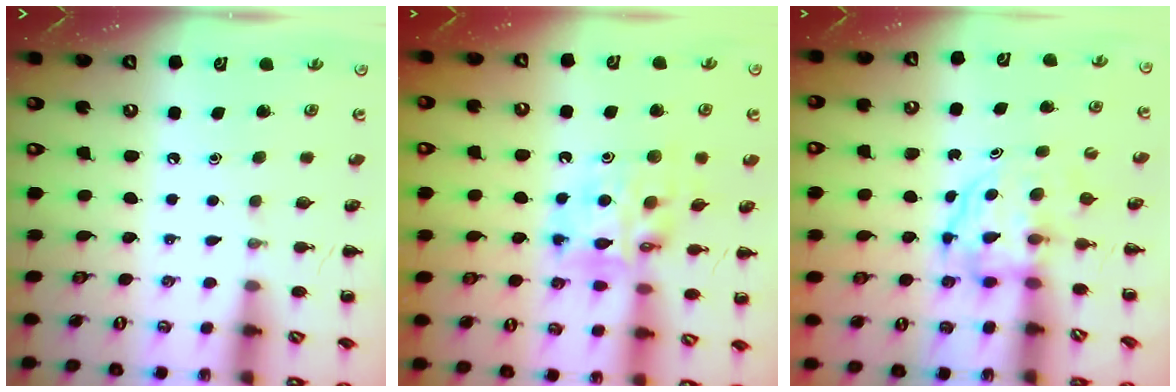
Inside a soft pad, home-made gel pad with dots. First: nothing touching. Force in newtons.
{"total": 11.3, "press": 11.0, "slide": 2.7}
{"total": 3.8, "press": 3.8, "slide": 0.2}